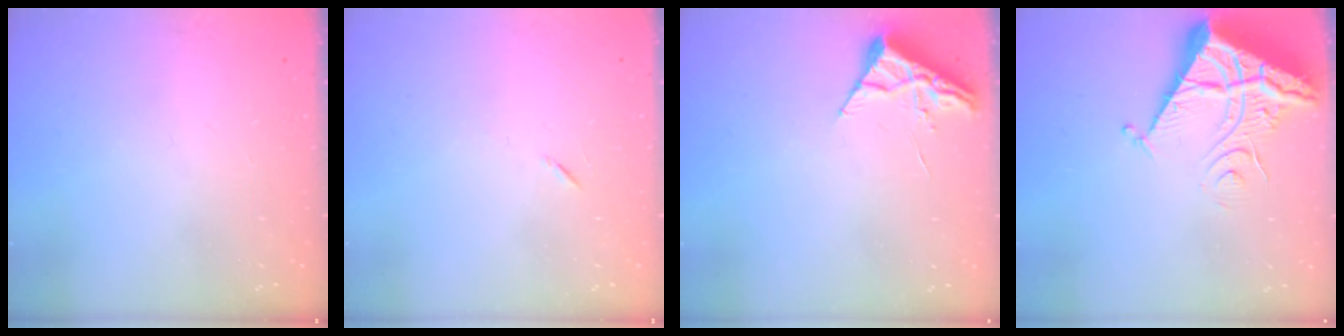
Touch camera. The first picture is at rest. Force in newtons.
{"total": 4.9, "press": 4.5, "slide": 1.9}
{"total": 3.9, "press": 3.9, "slide": 0.5}
{"total": 9.6, "press": 9.5, "slide": 1.1}